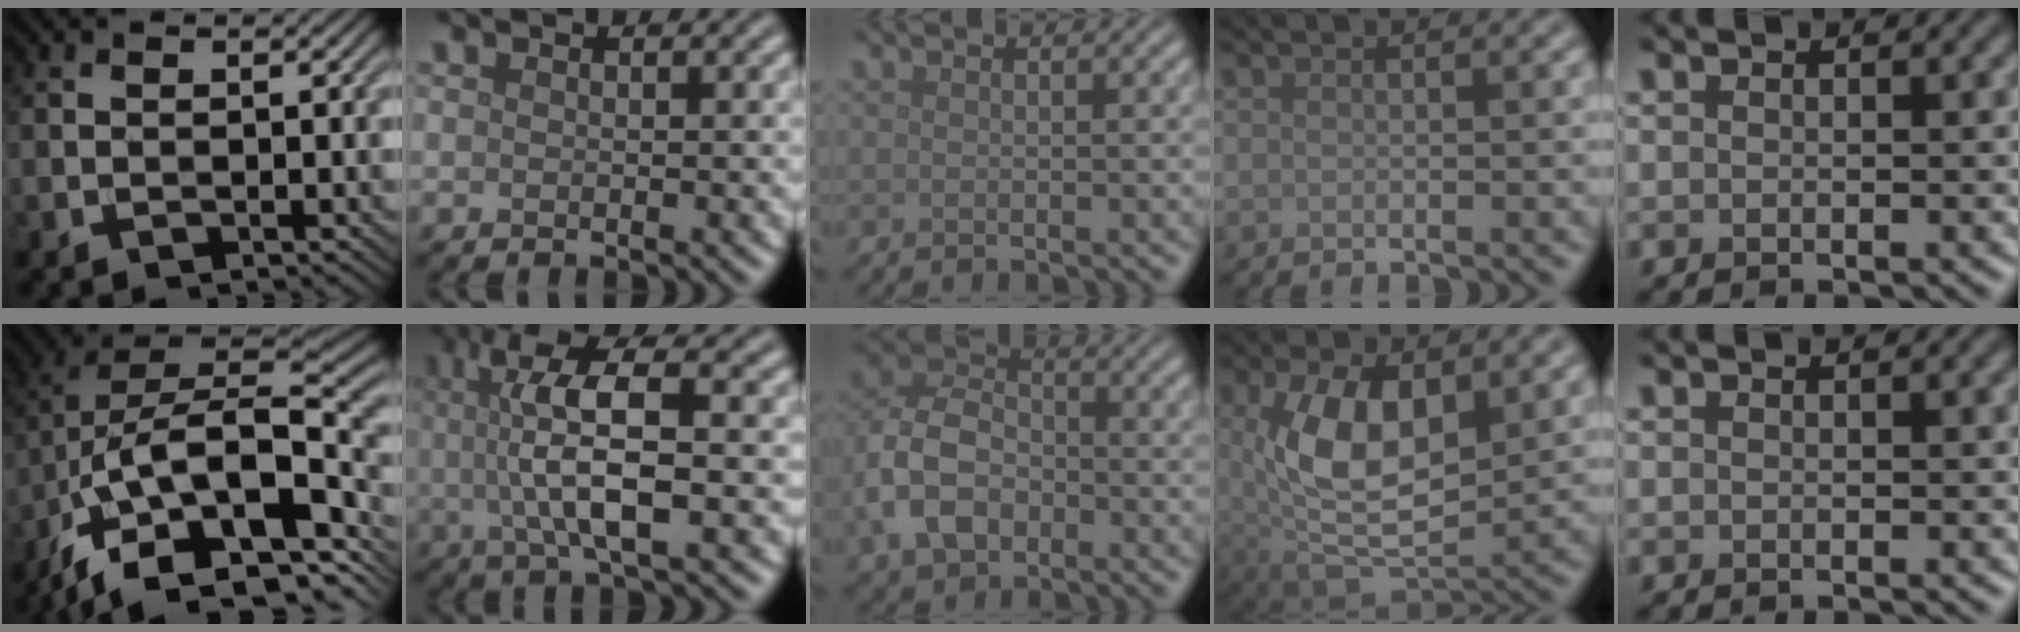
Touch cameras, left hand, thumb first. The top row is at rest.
{"thumb": {"total": 18.9, "force": [-8.6, 9.1, 14.2], "torque": [-0.258, -0.005, -0.141]}, "index": {"total": 9.4, "force": [0.7, 2.9, 9.0], "torque": [-0.149, 0.017, 0.006]}, "middle": {"total": 7.1, "force": [-1.9, 5.2, 4.3], "torque": [-0.100, 0.002, -0.048]}, "ring": {"total": 8.9, "force": [1.3, 4.5, 7.5], "torque": [-0.152, -0.003, 0.025]}}